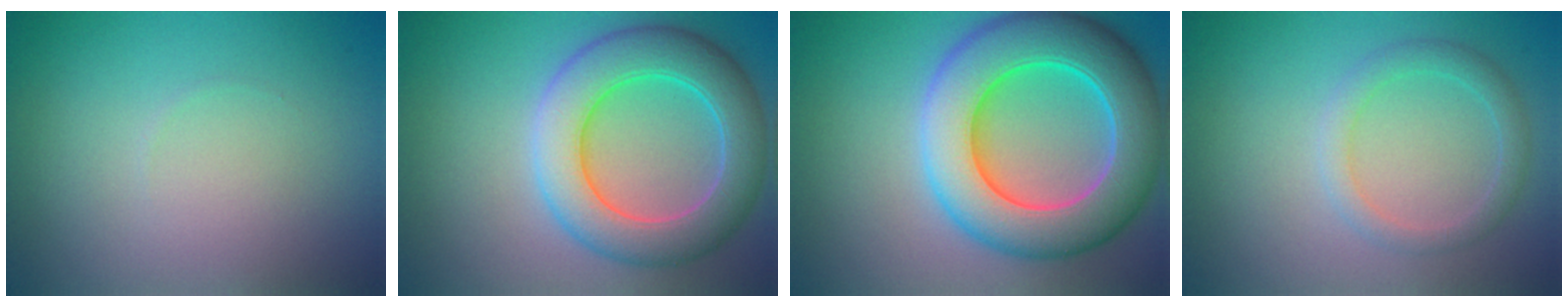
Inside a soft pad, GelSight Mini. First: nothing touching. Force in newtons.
{"total": 7.6, "press": 7.6, "slide": 0.4}
{"total": 10.8, "press": 10.8, "slide": 0.4}
{"total": 2.2, "press": 2.2, "slide": 0.1}